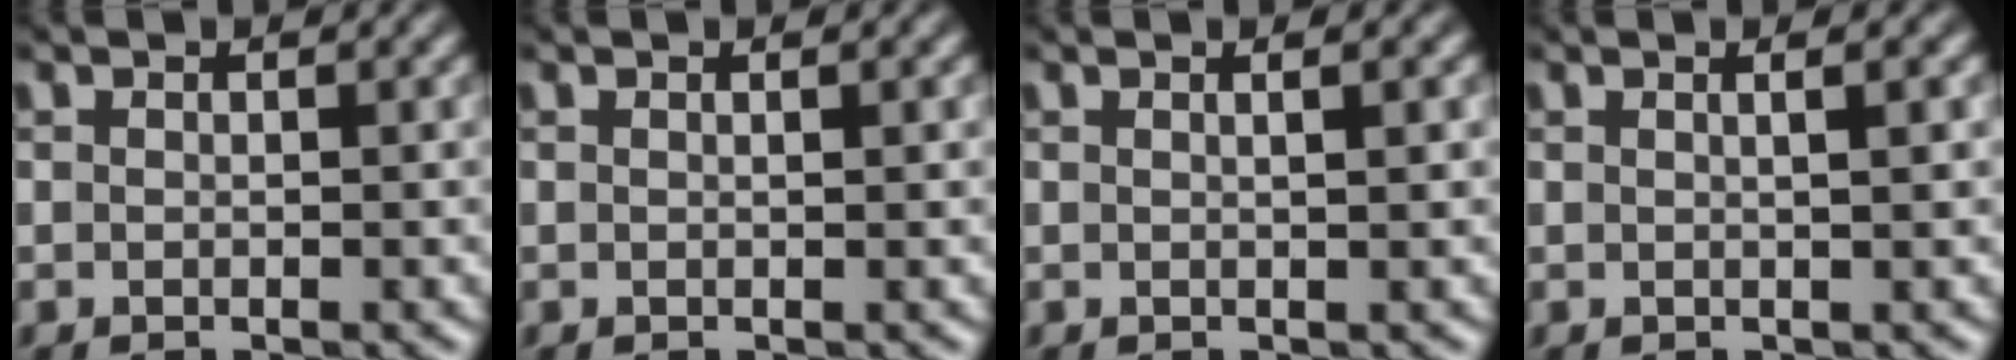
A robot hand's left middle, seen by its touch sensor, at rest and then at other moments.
{"total": 0.7, "force": [0.3, 0.2, 0.6], "torque": [-0.005, 0.002, 0.001]}
{"total": 1.7, "force": [0.6, 0.6, 1.5], "torque": [-0.015, 0.005, -0.005]}
{"total": 2.2, "force": [0.7, 0.9, 1.9], "torque": [-0.016, 0.007, -0.011]}